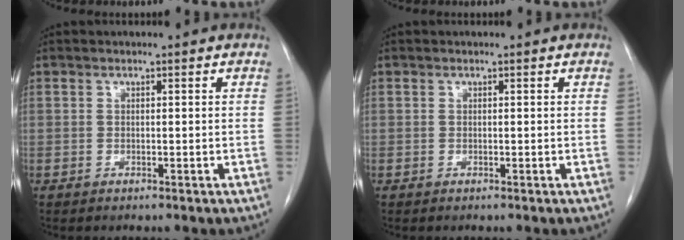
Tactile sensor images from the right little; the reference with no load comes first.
{"total": 0.0}